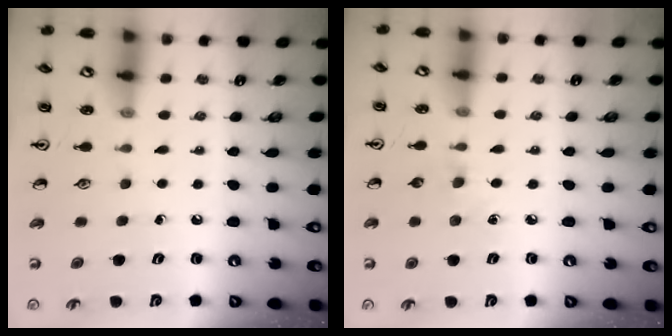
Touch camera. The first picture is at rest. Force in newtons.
{"total": 4.4, "press": 4.4, "slide": 0.6}